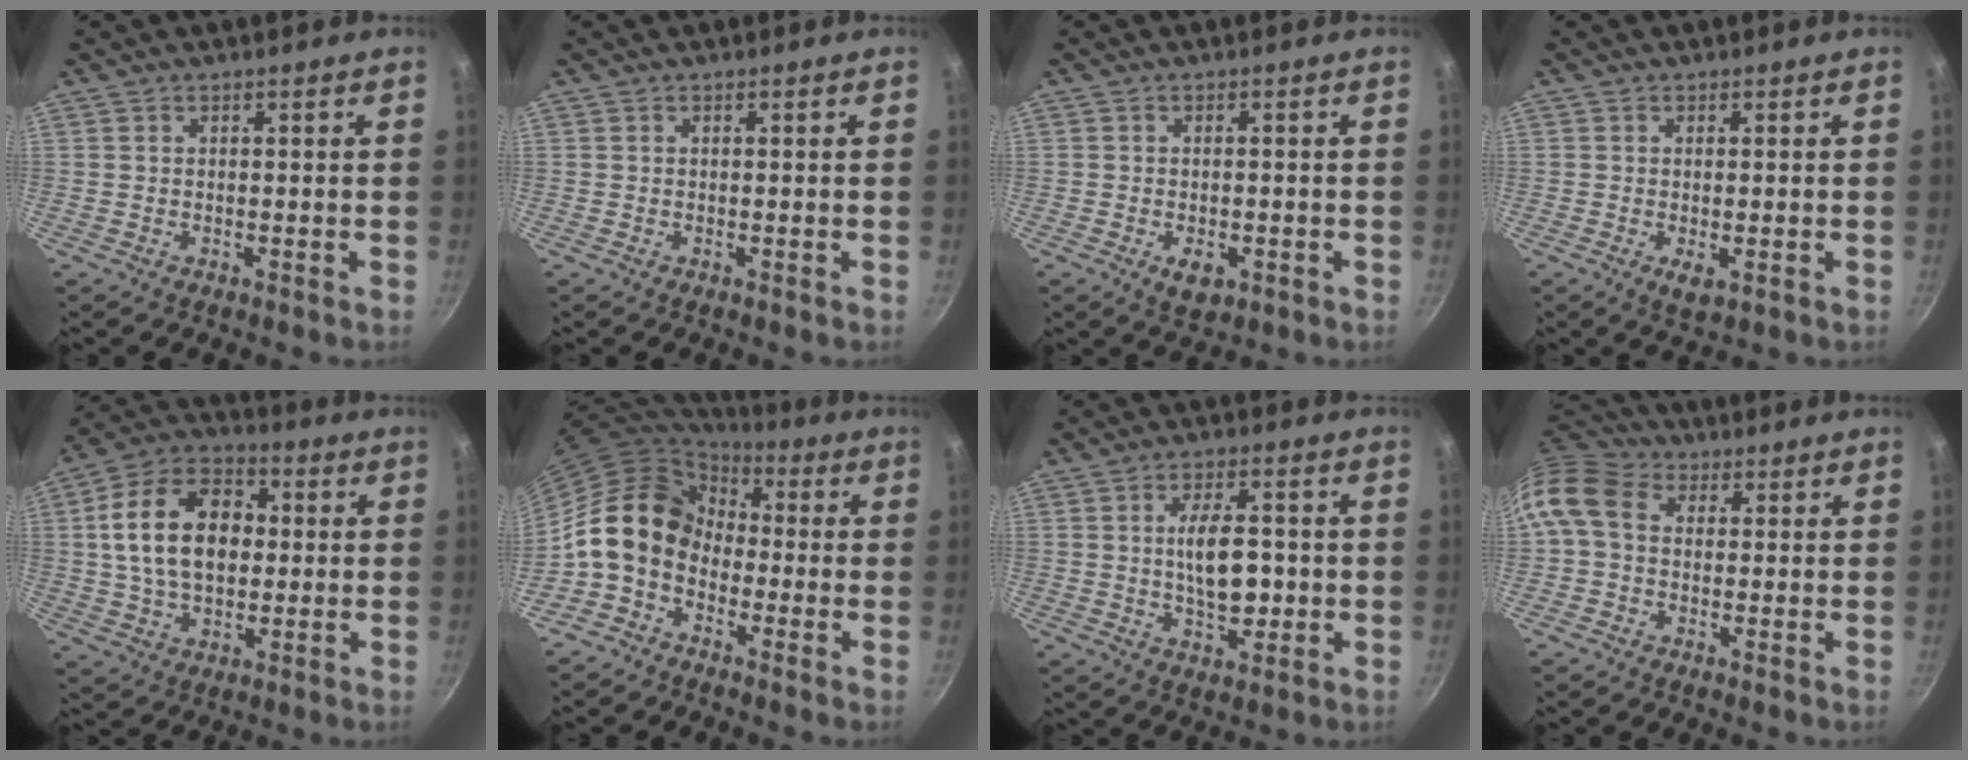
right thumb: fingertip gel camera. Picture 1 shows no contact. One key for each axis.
{"total": 0.0}
{"total": 4.2, "fx": -1.5, "fy": 2.4, "fz": 3.1, "tx": -0.043, "ty": 0.003, "tz": -0.016}
{"total": 2.8, "fx": -0.7, "fy": 1.2, "fz": 2.4, "tx": -0.043, "ty": -0.010, "tz": -0.008}
{"total": 17.2, "fx": 1.5, "fy": 11.6, "fz": 12.6, "tx": -0.187, "ty": 0.026, "tz": 0.012}
{"total": 12.7, "fx": -2.2, "fy": 10.0, "fz": 7.5, "tx": -0.097, "ty": 0.045, "tz": -0.064}
{"total": 9.6, "fx": -0.4, "fy": 4.8, "fz": 8.3, "tx": -0.118, "ty": 0.008, "tz": -0.004}
{"total": 9.7, "fx": 0.9, "fy": 7.4, "fz": 6.2, "tx": -0.121, "ty": 0.025, "tz": -0.003}